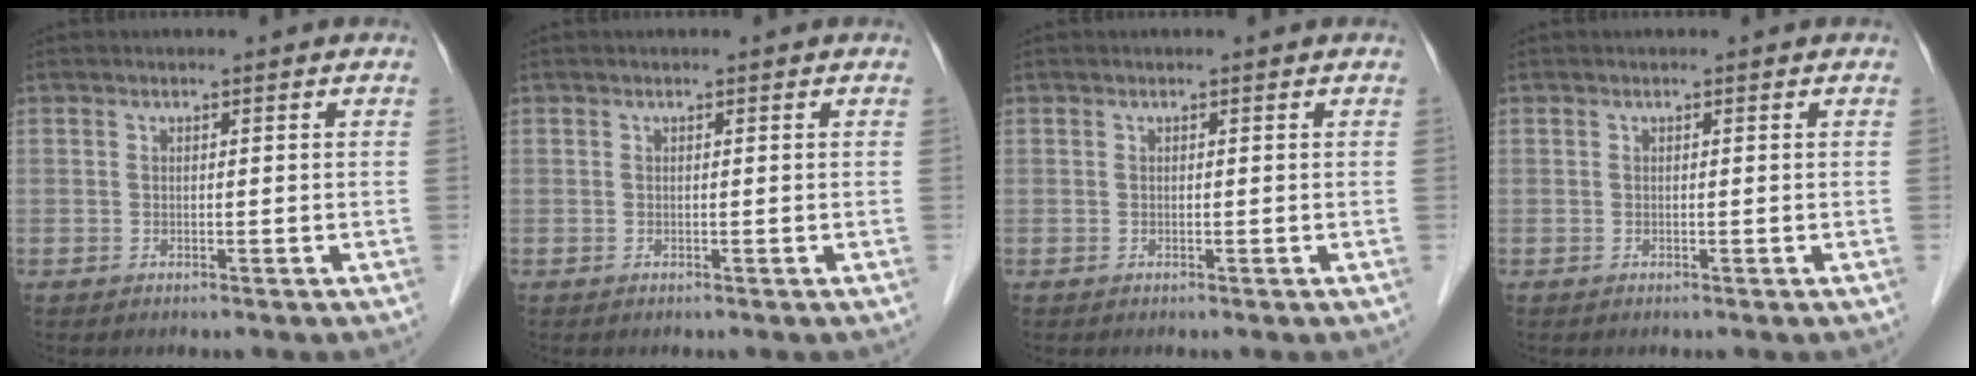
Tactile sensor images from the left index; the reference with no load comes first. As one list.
[{"total": 0.0}, {"total": 0.0}, {"total": 0.0}]